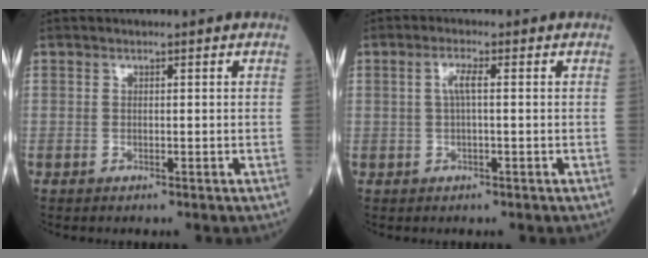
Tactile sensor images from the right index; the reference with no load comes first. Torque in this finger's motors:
{"motor_torque": [0.30, -0.02, 0.09, 0.05]}